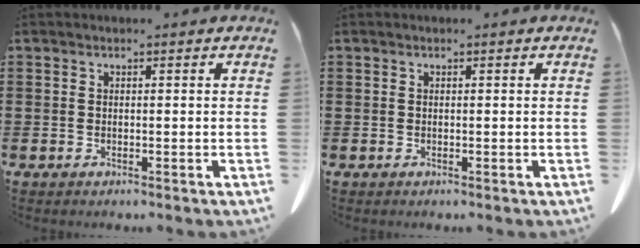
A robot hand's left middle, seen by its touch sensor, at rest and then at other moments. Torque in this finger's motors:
{"motor_torque": [-0.81, 0.93, -0.02, 0.00]}